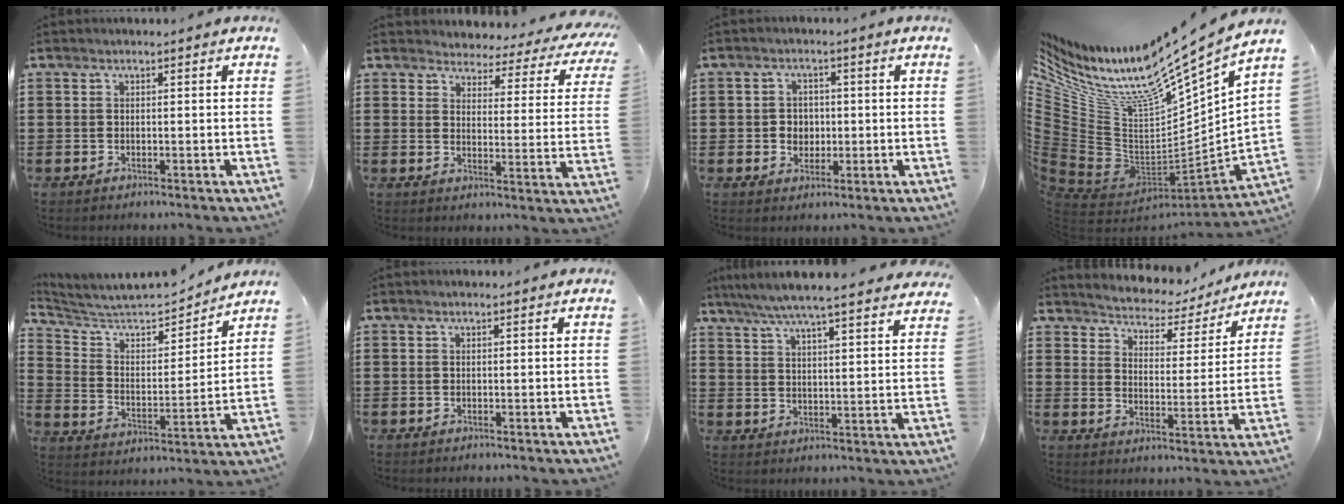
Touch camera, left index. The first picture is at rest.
{"total": 3.0, "force": [2.9, 0.7, 0.2], "torque": [-0.025, -0.027, 0.045]}
{"total": 2.9, "force": [-0.3, 2.6, 1.3], "torque": [-0.026, 0.003, -0.012]}
{"total": 11.6, "force": [8.6, 1.5, 7.7], "torque": [-0.164, -0.085, 0.125]}
{"total": 5.7, "force": [5.2, 1.5, 1.9], "torque": [-0.067, -0.040, 0.082]}
{"total": 0.0}
{"total": 6.0, "force": [5.3, -0.5, 2.7], "torque": [-0.073, -0.034, 0.089]}
{"total": 3.6, "force": [3.6, 0.5, -0.2], "torque": [-0.022, -0.036, 0.054]}